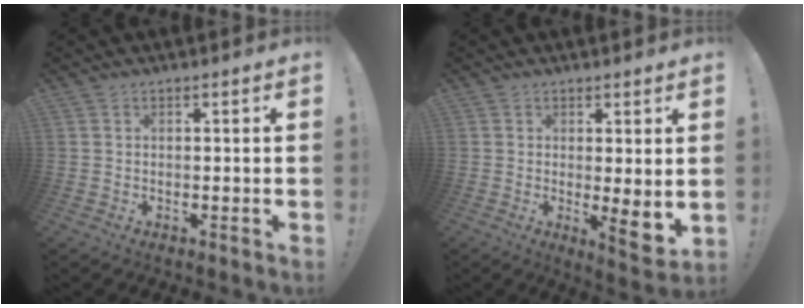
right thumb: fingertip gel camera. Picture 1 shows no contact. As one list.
[{"total": 6.2, "force": [0.2, 0.9, 6.1], "torque": [-0.072, -0.022, 0.006]}]